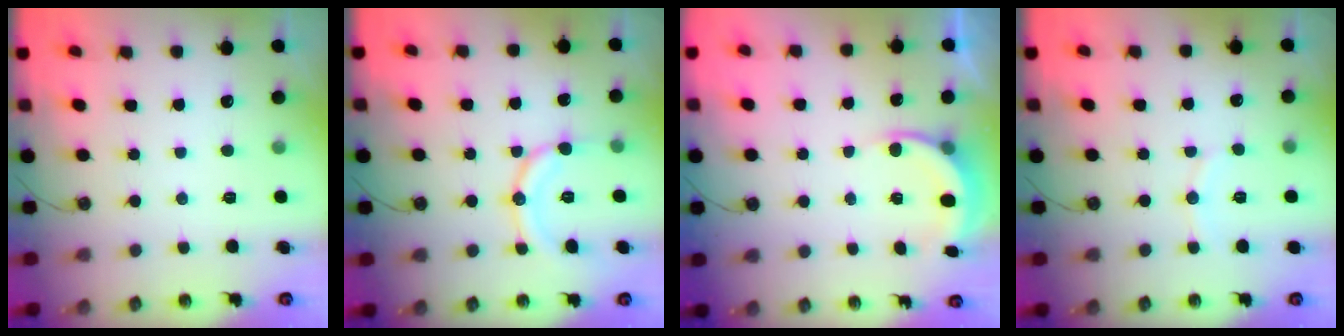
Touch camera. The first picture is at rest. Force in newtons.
{"total": 11.4, "press": 11.3, "slide": 1.0}
{"total": 5.5, "press": 5.3, "slide": 1.2}
{"total": 6.3, "press": 6.2, "slide": 1.3}